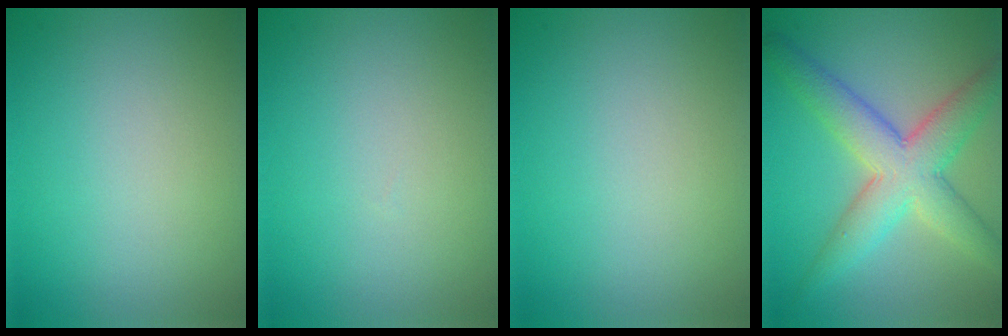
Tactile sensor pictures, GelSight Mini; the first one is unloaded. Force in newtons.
{"total": 0.0}
{"total": 0.0}
{"total": 6.8, "press": 6.8, "slide": 0.2}